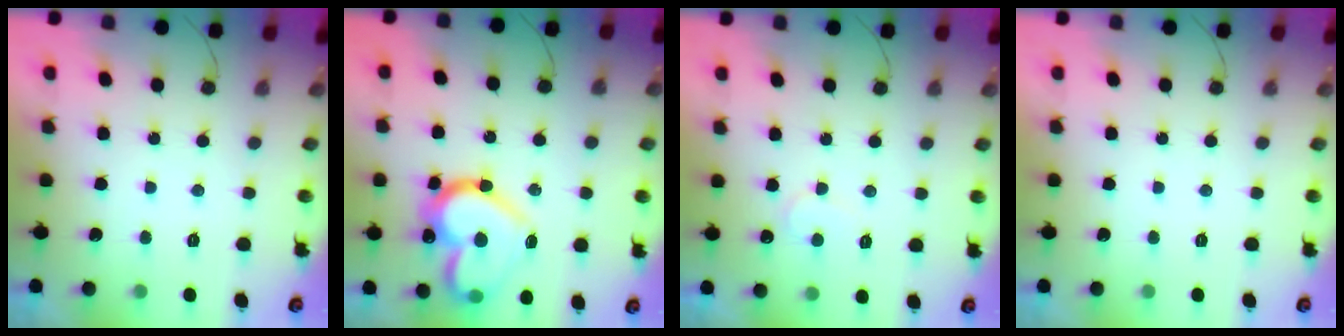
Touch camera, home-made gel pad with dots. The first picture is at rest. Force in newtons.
{"total": 21.5, "press": 21.4, "slide": 2.2}
{"total": 5.2, "press": 5.1, "slide": 0.4}
{"total": 0.0}